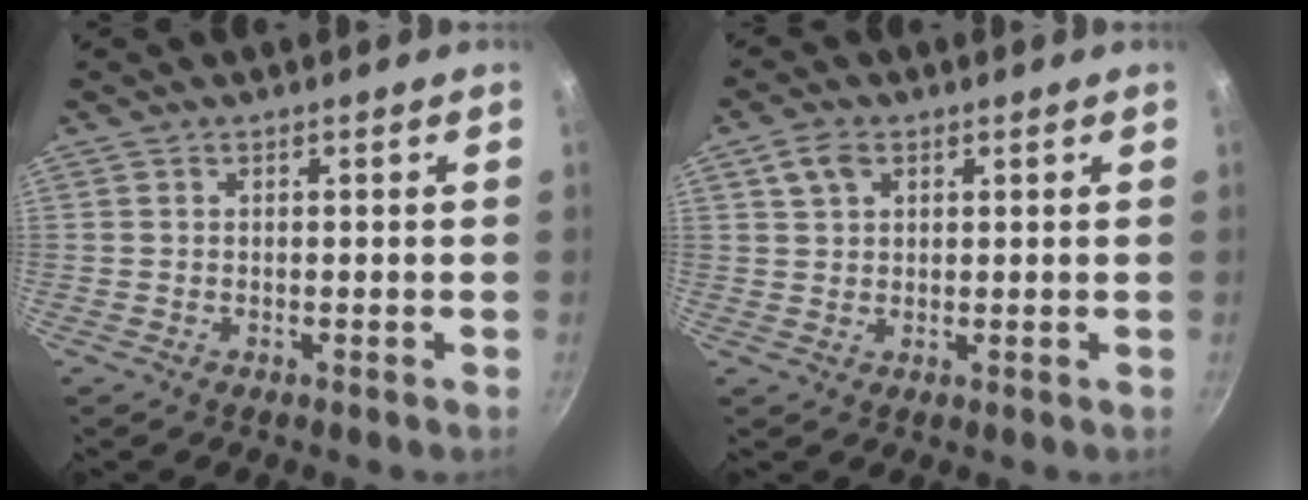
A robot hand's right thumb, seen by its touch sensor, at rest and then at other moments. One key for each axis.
{"total": 4.1, "fx": 1.8, "fy": 2.8, "fz": 2.4, "tx": -0.033, "ty": 0.000, "tz": 0.032}